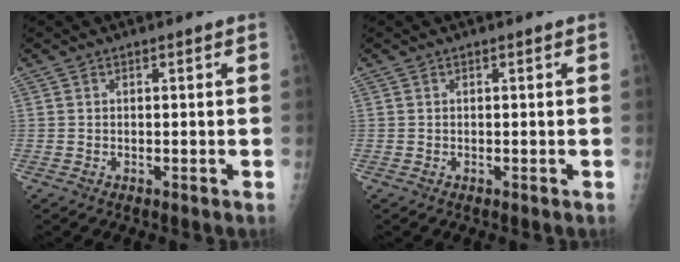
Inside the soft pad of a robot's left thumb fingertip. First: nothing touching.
{"total": 0.0}